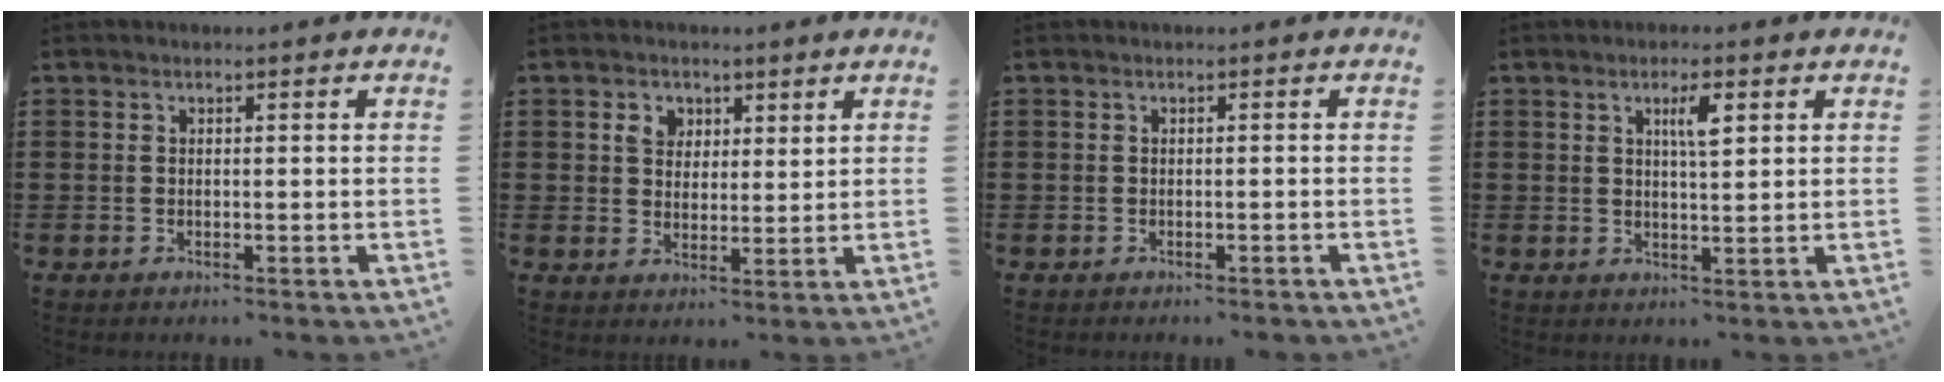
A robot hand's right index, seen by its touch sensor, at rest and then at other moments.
{"total": 3.5, "force": [2.0, 2.7, 1.1], "torque": [-0.033, 0.010, 0.035]}
{"total": 0.5, "force": [-0.5, 0.0, 0.1], "torque": [-0.004, -0.003, -0.010]}
{"total": 3.7, "force": [1.5, 0.8, 3.3], "torque": [-0.060, 0.004, 0.020]}